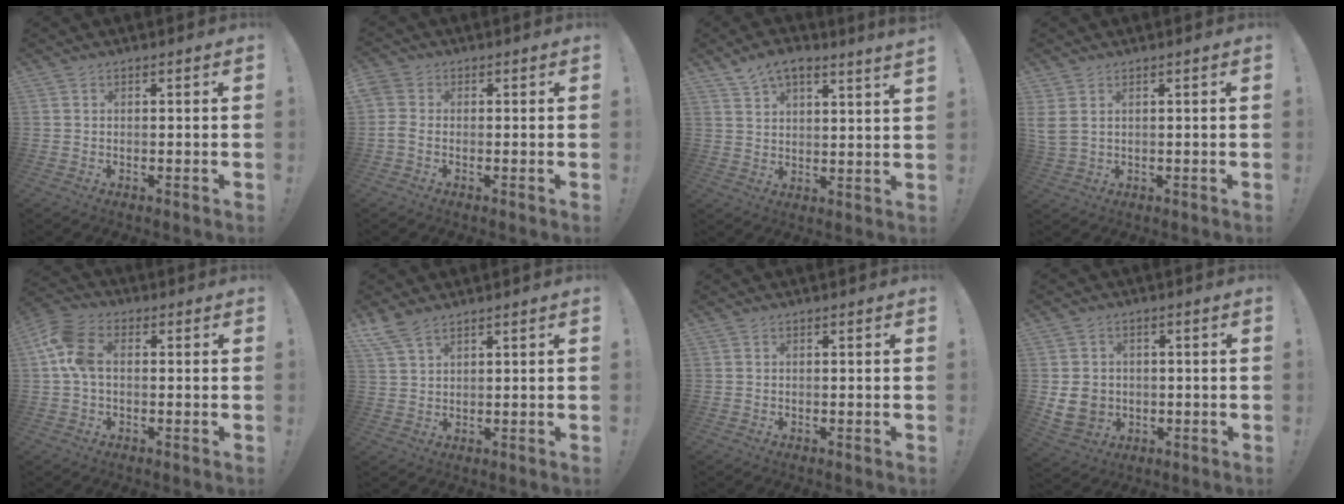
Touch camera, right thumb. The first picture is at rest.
{"total": 3.5, "force": [-0.6, 2.4, 2.4], "torque": [-0.055, 0.001, -0.011]}
{"total": 6.7, "force": [5.4, 1.5, 3.6], "torque": [-0.058, -0.028, 0.097]}
{"total": 3.6, "force": [1.8, 1.9, 2.6], "torque": [-0.059, -0.002, 0.035]}
{"total": 9.3, "force": [1.1, 5.9, 7.1], "torque": [-0.150, 0.005, 0.023]}
{"total": 5.5, "force": [4.2, 2.0, 2.9], "torque": [-0.065, -0.014, 0.083]}
{"total": 0.0}
{"total": 7.9, "force": [0.2, 7.1, 3.6], "torque": [-0.057, -0.001, 0.009]}